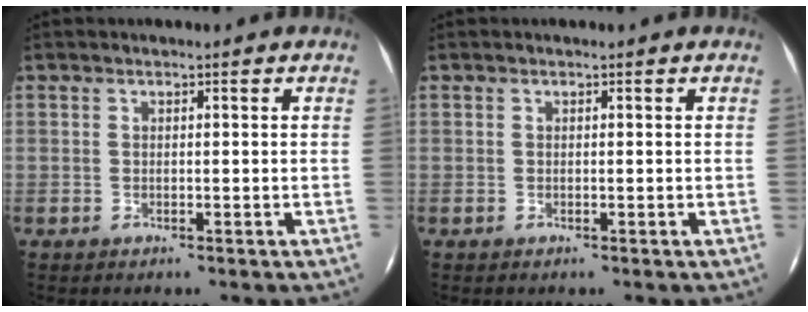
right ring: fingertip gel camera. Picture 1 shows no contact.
{"total": 0.0}